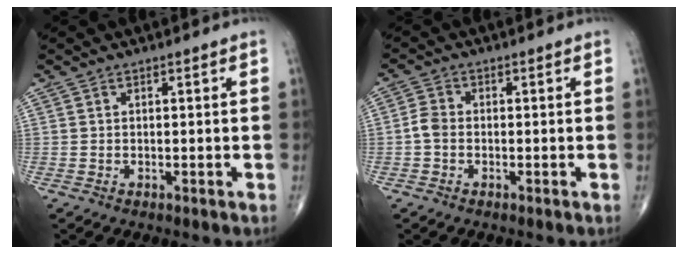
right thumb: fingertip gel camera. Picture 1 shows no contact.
{"total": 2.7, "force": [-0.7, 2.0, 1.8], "torque": [-0.034, 0.007, -0.021]}